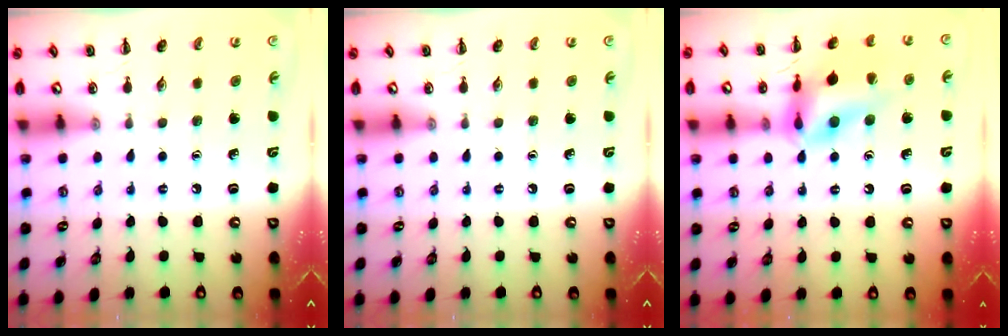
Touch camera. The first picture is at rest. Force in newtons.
{"total": 0.0}
{"total": 15.1, "press": 15.1, "slide": 1.3}